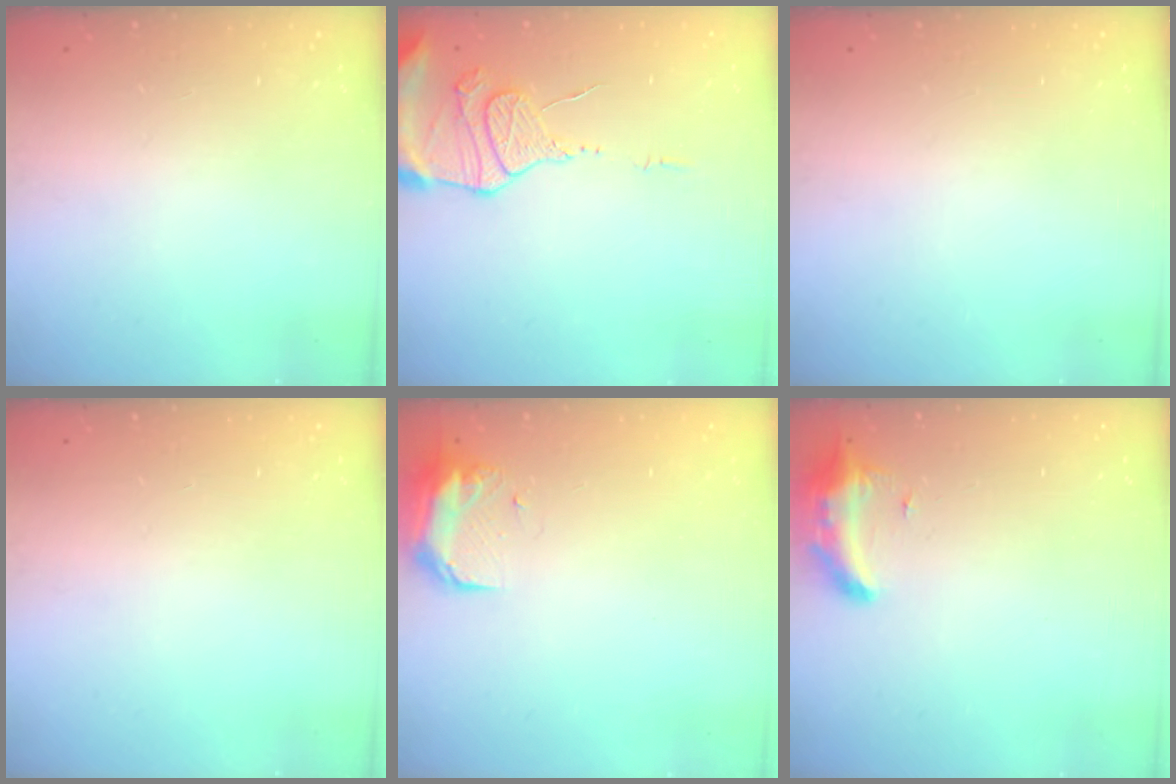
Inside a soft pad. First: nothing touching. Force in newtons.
{"total": 12.5, "press": 12.4, "slide": 1.1}
{"total": 0.0}
{"total": 0.0}
{"total": 9.3, "press": 9.1, "slide": 1.9}
{"total": 8.5, "press": 8.4, "slide": 1.4}